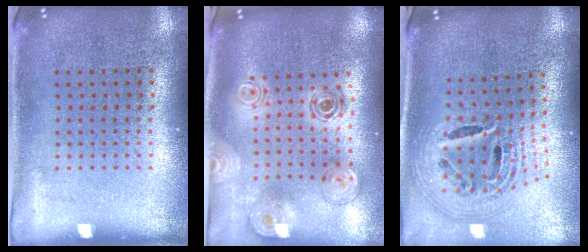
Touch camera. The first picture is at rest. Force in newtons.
{"total": 1.5, "press": 1.3, "slide": 0.7}
{"total": 2.7, "press": 1.8, "slide": 1.9}